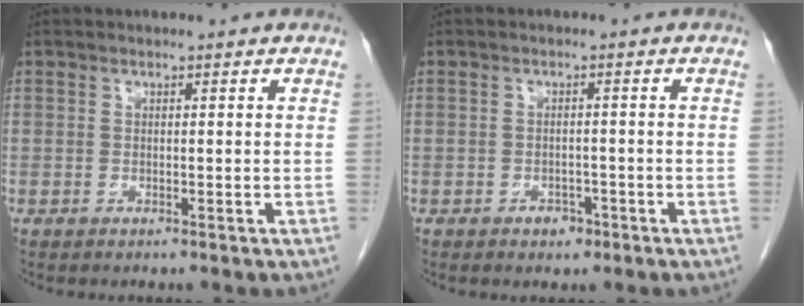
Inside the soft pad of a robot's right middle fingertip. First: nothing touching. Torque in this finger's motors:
{"motor_torque": [0.45, -0.25, 0.04, 0.00]}